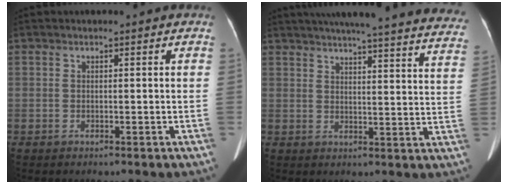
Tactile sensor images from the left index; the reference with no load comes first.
{"total": 33.6, "force": [30.4, 3.1, 13.9], "torque": [-0.186, -0.067, 0.351]}